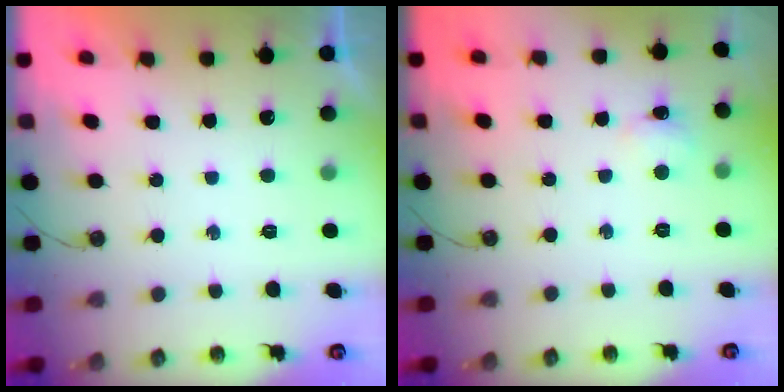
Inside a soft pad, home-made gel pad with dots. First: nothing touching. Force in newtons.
{"total": 3.2, "press": 2.7, "slide": 1.8}